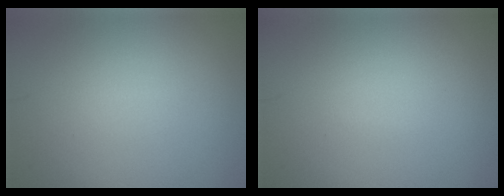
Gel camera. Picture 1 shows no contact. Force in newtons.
{"total": 0.0}